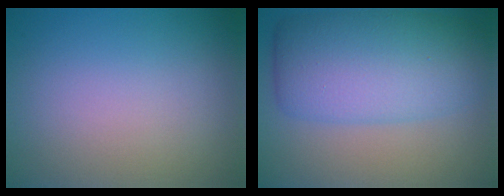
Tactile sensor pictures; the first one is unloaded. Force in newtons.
{"total": 8.4, "press": 8.4, "slide": 0.0}